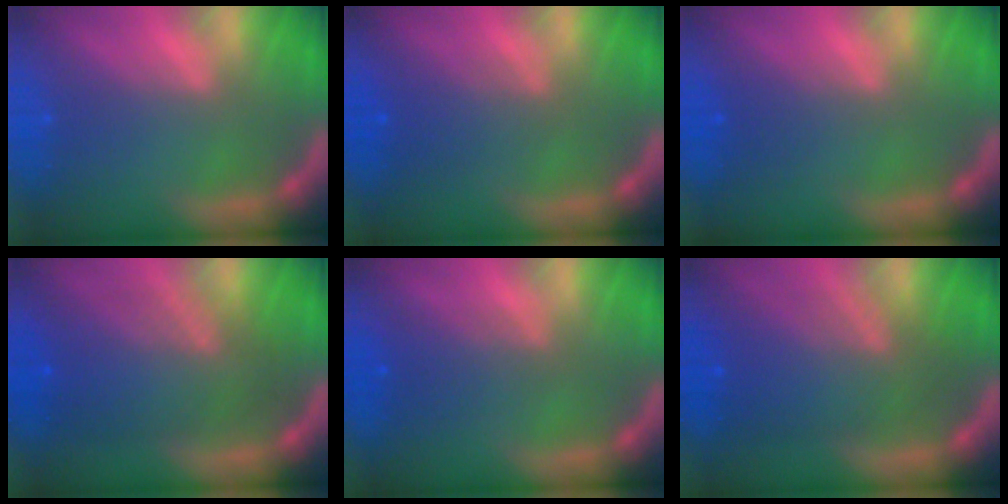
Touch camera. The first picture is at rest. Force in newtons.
{"total": 3.1}
{"total": 1.5}
{"total": 8.0}
{"total": 3.0}
{"total": 7.6}